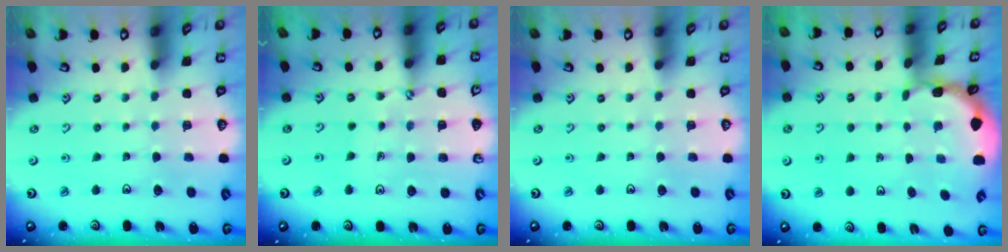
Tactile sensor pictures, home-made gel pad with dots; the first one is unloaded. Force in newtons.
{"total": 1.2, "press": 1.2, "slide": 0.2}
{"total": 0.0}
{"total": 1.4, "press": 1.4, "slide": 0.1}